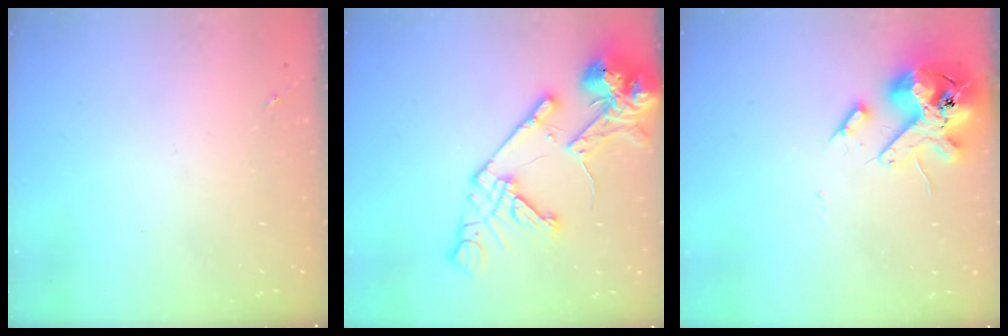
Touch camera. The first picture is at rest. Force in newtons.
{"total": 18.1, "press": 17.9, "slide": 2.8}
{"total": 14.5, "press": 14.4, "slide": 2.4}